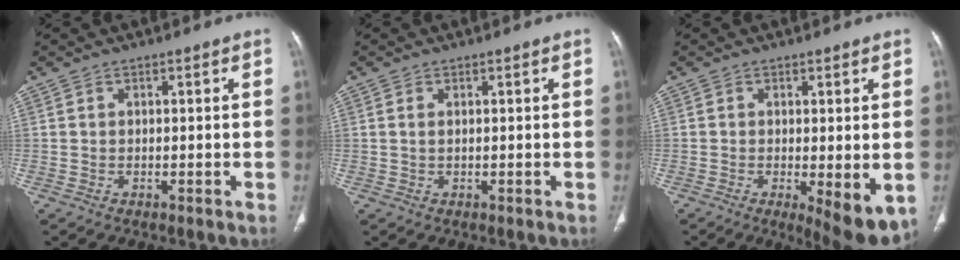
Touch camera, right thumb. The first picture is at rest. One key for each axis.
{"total": 0.7, "fx": 0.2, "fy": 0.3, "fz": 0.6, "tx": -0.018, "ty": 0.005, "tz": 0.006}
{"total": 8.6, "fx": -2.1, "fy": 2.6, "fz": 8.0, "tx": -0.111, "ty": -0.025, "tz": -0.026}